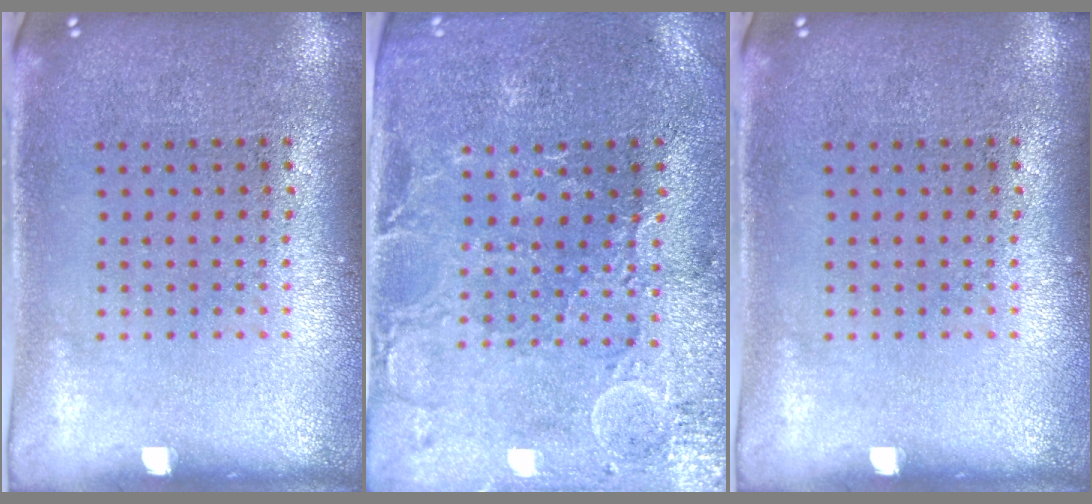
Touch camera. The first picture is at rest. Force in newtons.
{"total": 0.8, "press": 0.7, "slide": 0.4}
{"total": 0.0}